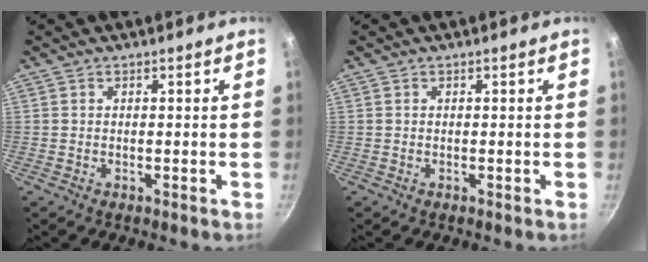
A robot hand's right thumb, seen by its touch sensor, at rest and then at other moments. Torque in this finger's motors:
{"motor_torque": [-0.06, 0.06, -0.04, 0.44, 0.00]}